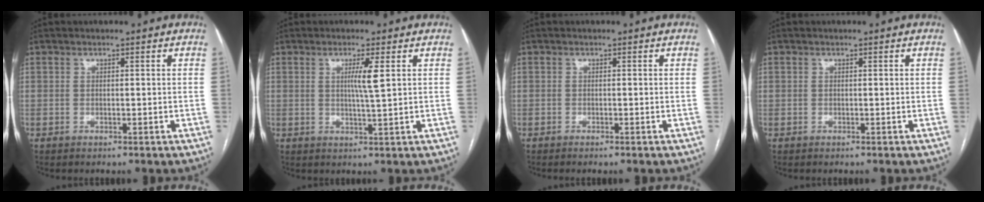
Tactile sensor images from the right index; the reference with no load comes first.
{"total": 3.6, "force": [1.0, -0.5, 3.5], "torque": [-0.064, -0.006, 0.016]}
{"total": 0.8, "force": [-0.6, -0.1, 0.5], "torque": [-0.007, 0.000, -0.010]}
{"total": 0.0}